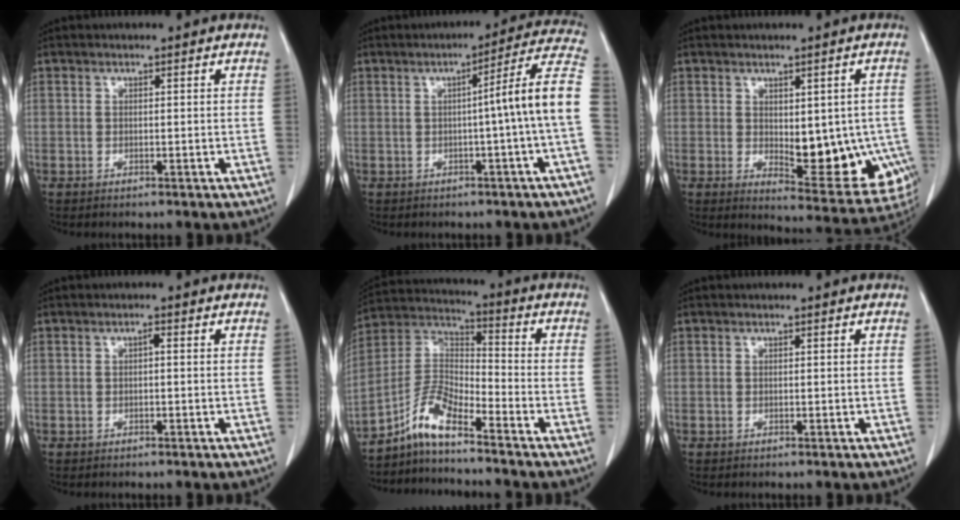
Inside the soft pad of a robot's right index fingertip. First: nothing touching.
{"total": 10.0, "force": [-0.9, -2.1, 9.8], "torque": [-0.119, 0.015, -0.016]}
{"total": 12.8, "force": [-2.0, 5.7, 11.3], "torque": [-0.121, -0.008, -0.009]}
{"total": 0.7, "force": [0.0, 0.2, 0.6], "torque": [-0.011, 0.002, 0.000]}
{"total": 8.0, "force": [-6.3, 1.2, 4.9], "torque": [-0.112, 0.015, -0.125]}
{"total": 0.0}